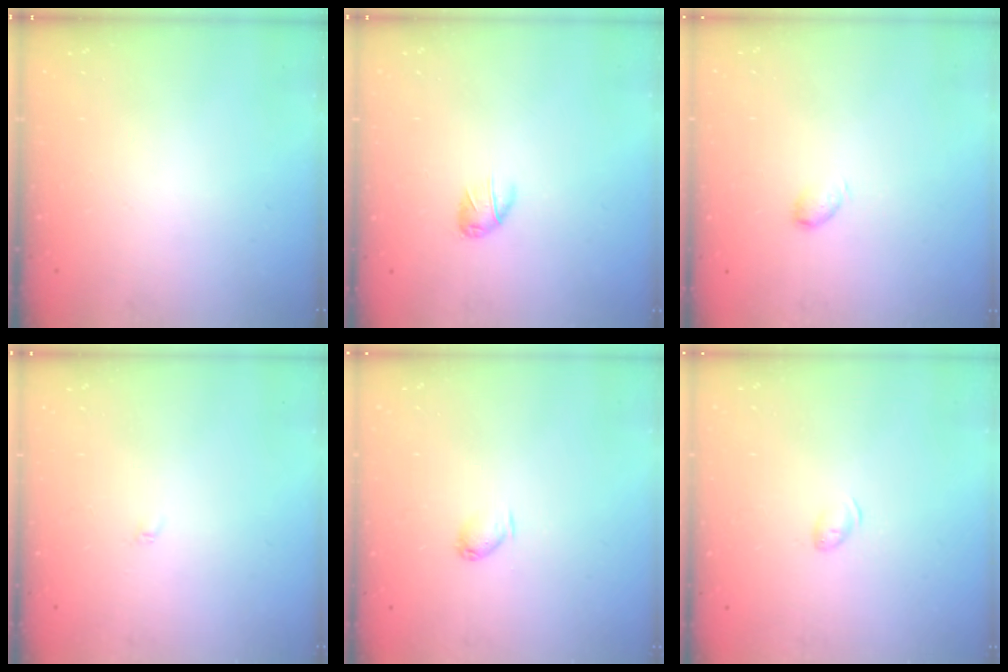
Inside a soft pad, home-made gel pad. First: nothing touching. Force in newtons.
{"total": 5.0, "press": 4.9, "slide": 0.7}
{"total": 3.8, "press": 3.8, "slide": 0.7}
{"total": 1.8, "press": 1.7, "slide": 0.3}
{"total": 3.5, "press": 3.5, "slide": 0.6}
{"total": 4.6, "press": 4.5, "slide": 0.7}